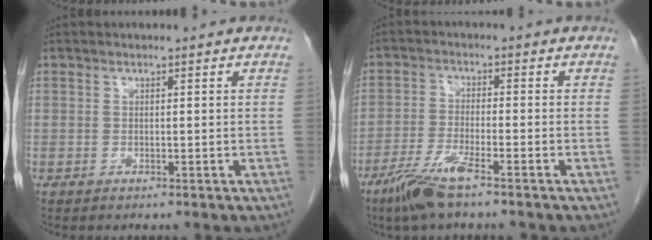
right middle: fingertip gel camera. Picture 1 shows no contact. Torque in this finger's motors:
{"motor_torque": [0.19, -0.14, 0.08, 0.06]}